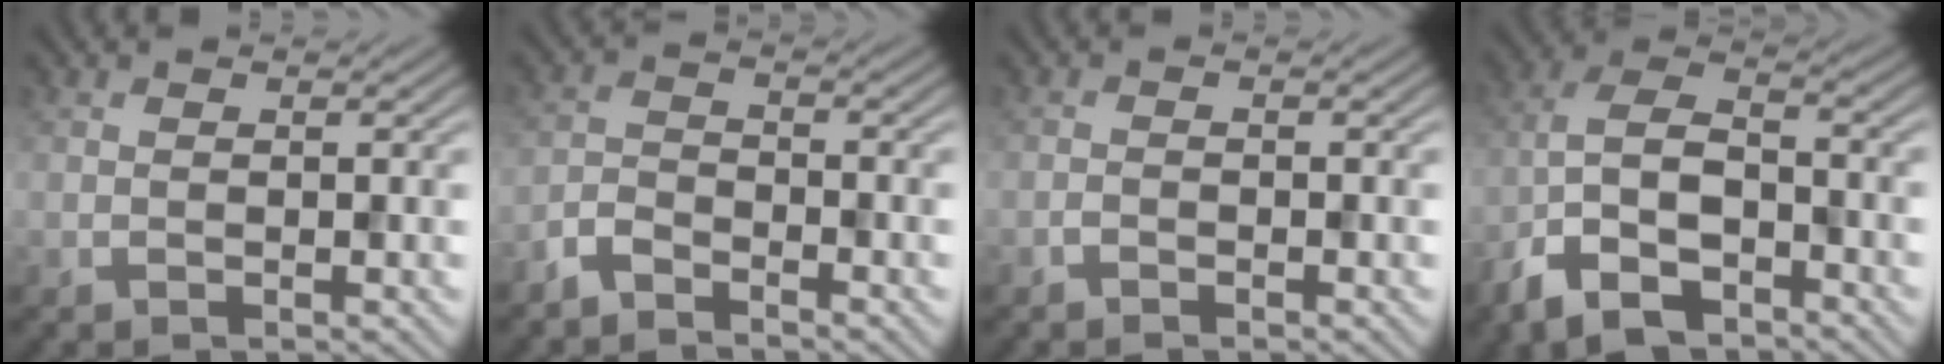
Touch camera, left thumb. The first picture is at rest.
{"total": 3.0, "force": [-2.7, 0.8, 1.0], "torque": [-0.025, -0.003, -0.068]}
{"total": 0.8, "force": [-0.7, 0.3, 0.3], "torque": [-0.005, 0.001, -0.015]}
{"total": 9.5, "force": [-5.7, 4.3, 6.3], "torque": [-0.130, -0.006, -0.122]}